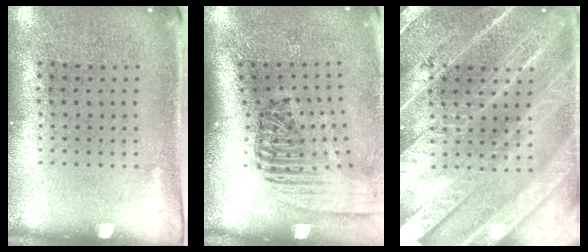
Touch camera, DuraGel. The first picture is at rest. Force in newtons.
{"total": 2.4, "press": 1.7, "slide": 1.7}
{"total": 6.0, "press": 6.0, "slide": 0.7}